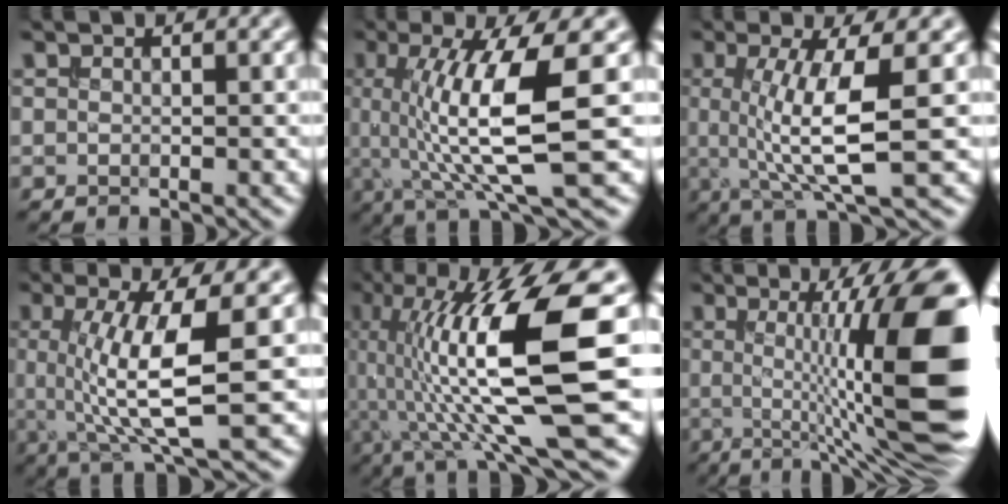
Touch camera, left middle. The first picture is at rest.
{"total": 9.9, "force": [0.6, 2.3, 9.6], "torque": [-0.152, -0.005, 0.016]}
{"total": 7.0, "force": [0.4, 1.6, 6.8], "torque": [-0.118, -0.005, 0.008]}
{"total": 7.9, "force": [0.4, 1.9, 7.6], "torque": [-0.126, -0.007, 0.012]}
{"total": 13.9, "force": [0.6, 2.9, 13.6], "torque": [-0.236, 0.002, 0.017]}
{"total": 14.8, "force": [0.3, 3.2, 14.5], "torque": [-0.169, 0.005, 0.003]}